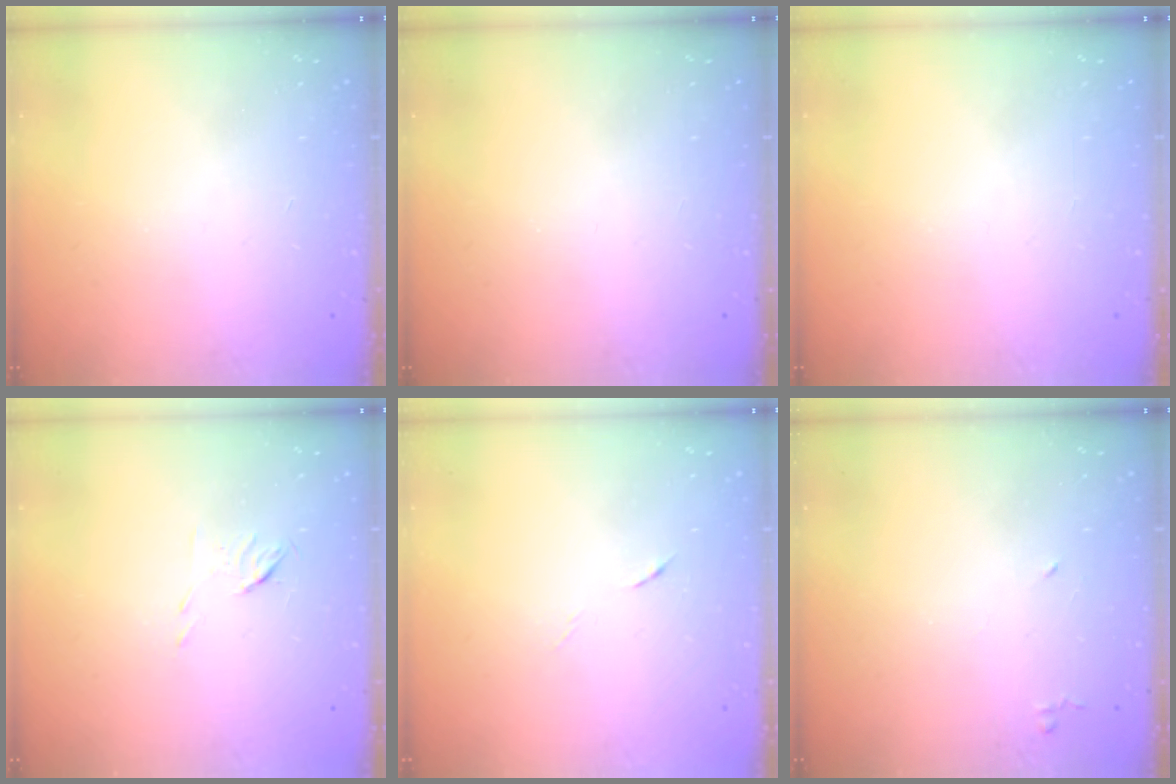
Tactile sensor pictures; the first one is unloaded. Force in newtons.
{"total": 0.0}
{"total": 0.0}
{"total": 4.1, "press": 3.9, "slide": 1.2}
{"total": 4.0, "press": 3.8, "slide": 1.2}
{"total": 4.0, "press": 3.9, "slide": 0.7}